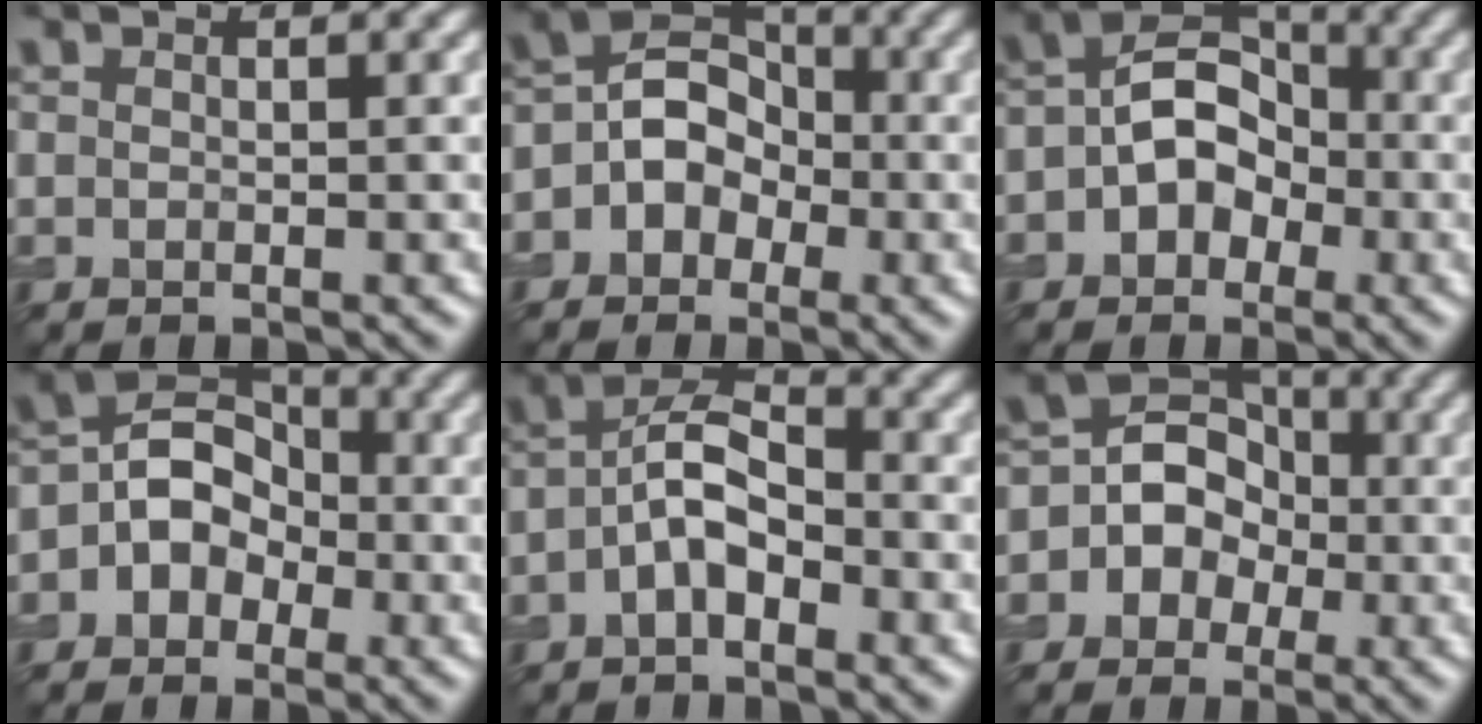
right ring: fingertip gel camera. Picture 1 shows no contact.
{"total": 5.2, "force": [-0.8, 4.4, 2.7], "torque": [-0.013, 0.016, -0.030]}
{"total": 5.5, "force": [-1.0, 4.2, 3.5], "torque": [-0.030, 0.012, -0.027]}
{"total": 5.7, "force": [-1.0, 4.9, 2.9], "torque": [-0.015, 0.021, -0.036]}
{"total": 4.4, "force": [-1.5, 2.2, 3.6], "torque": [-0.066, 0.015, -0.034]}
{"total": 6.9, "force": [-1.0, 6.4, 2.5], "torque": [-0.015, 0.036, -0.047]}